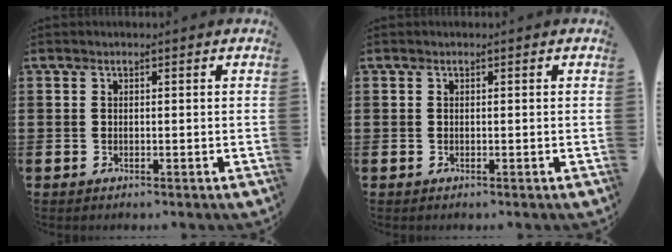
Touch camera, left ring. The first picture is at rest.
{"total": 0.0}